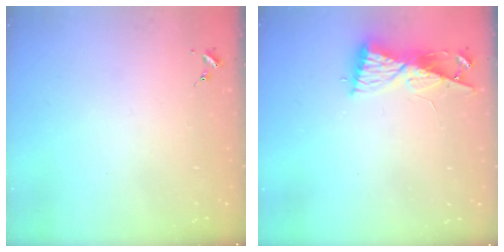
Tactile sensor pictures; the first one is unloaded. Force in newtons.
{"total": 8.5, "press": 8.5, "slide": 0.8}